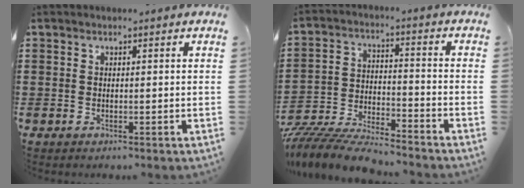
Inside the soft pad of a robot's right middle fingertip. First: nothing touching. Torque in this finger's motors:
{"motor_torque": [2.14, 0.00, 0.23, 0.17]}